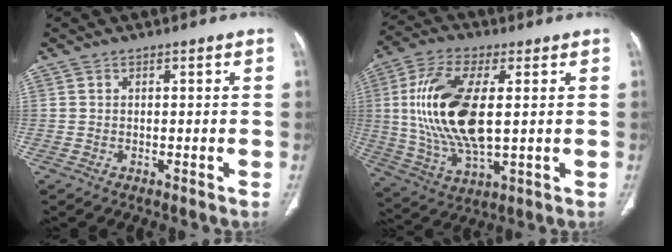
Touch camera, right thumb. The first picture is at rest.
{"total": 18.5, "force": [2.0, 8.2, 16.4], "torque": [-0.339, -0.008, 0.043]}